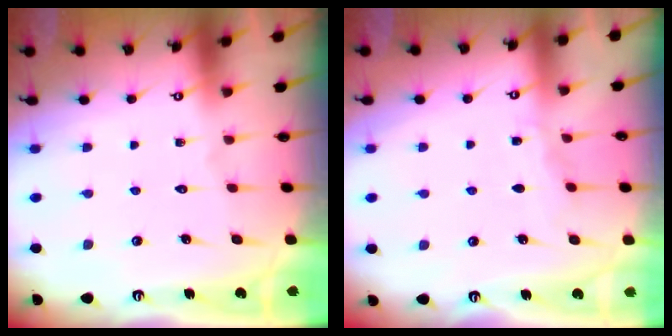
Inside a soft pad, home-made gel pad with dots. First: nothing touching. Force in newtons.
{"total": 4.0, "press": 3.9, "slide": 0.5}